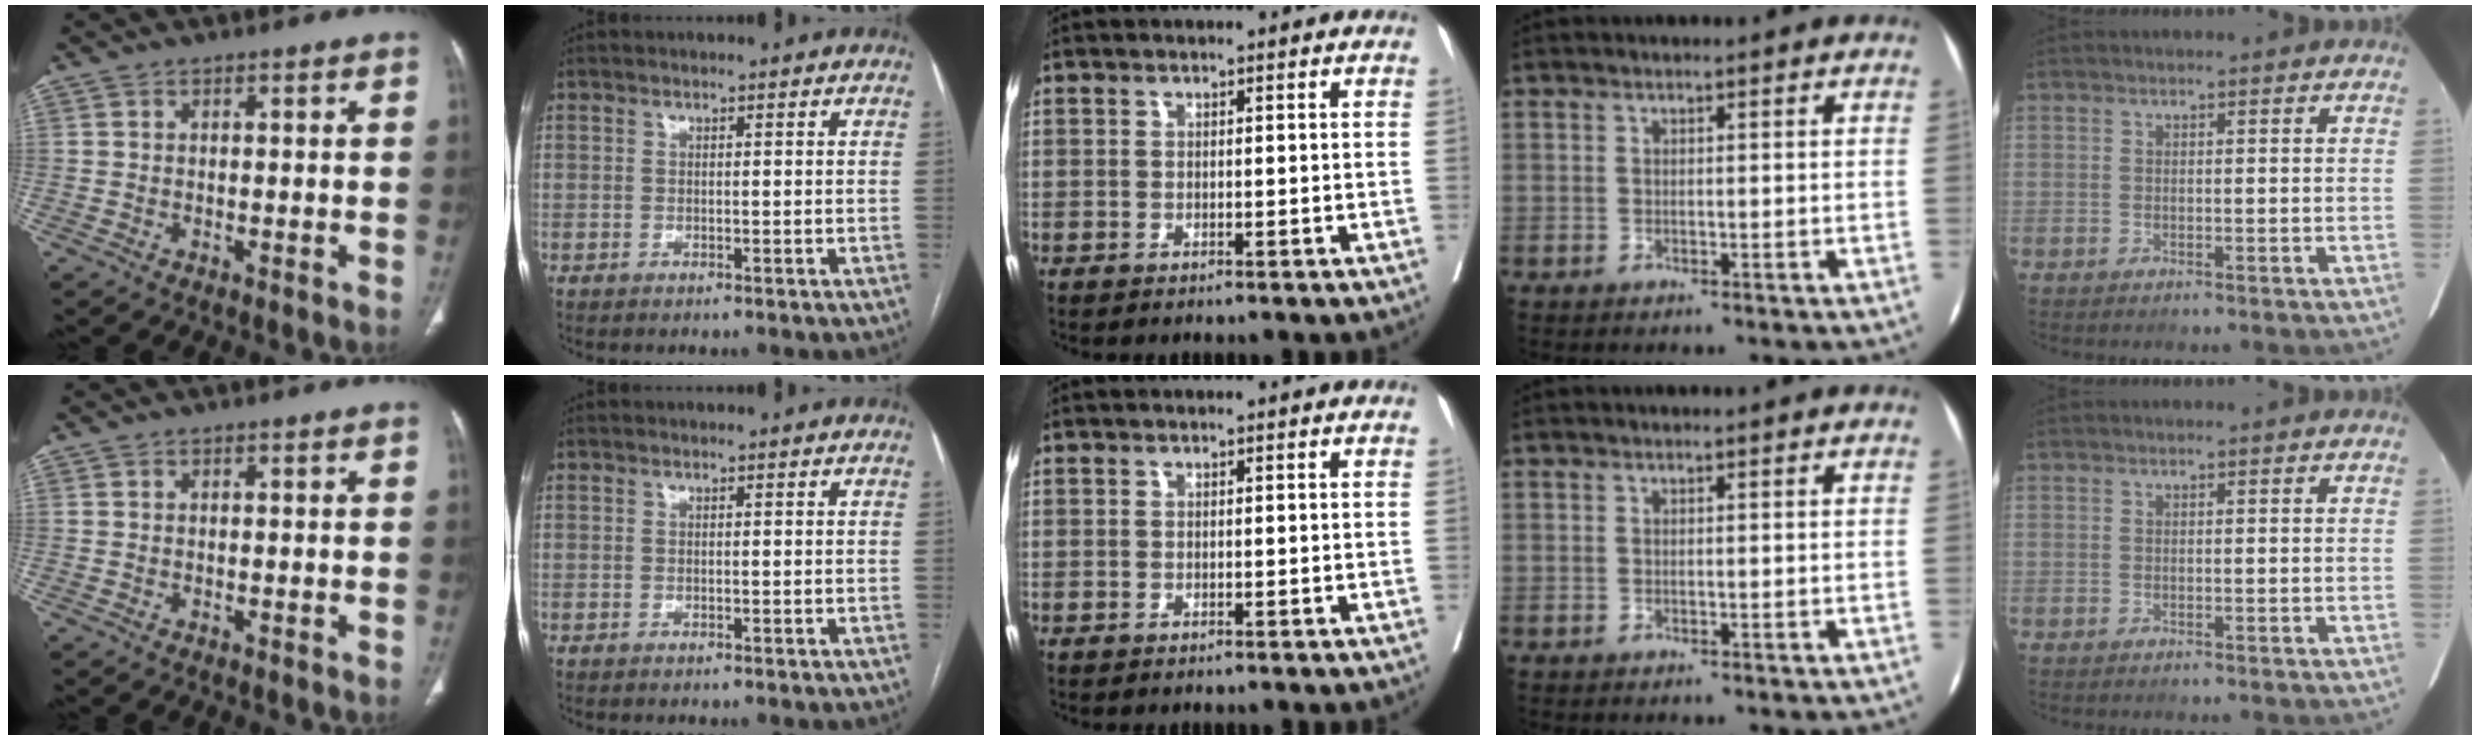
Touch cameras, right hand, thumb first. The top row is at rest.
{}